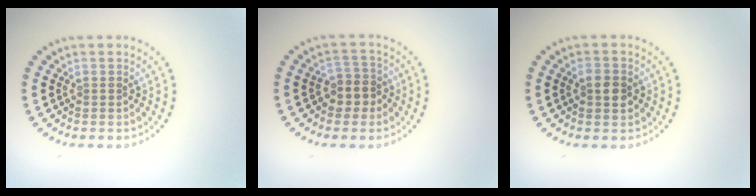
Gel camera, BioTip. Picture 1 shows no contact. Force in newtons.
{"total": 2.3, "press": 2.1, "slide": 1.1}
{"total": 2.5, "press": 2.5, "slide": 0.1}